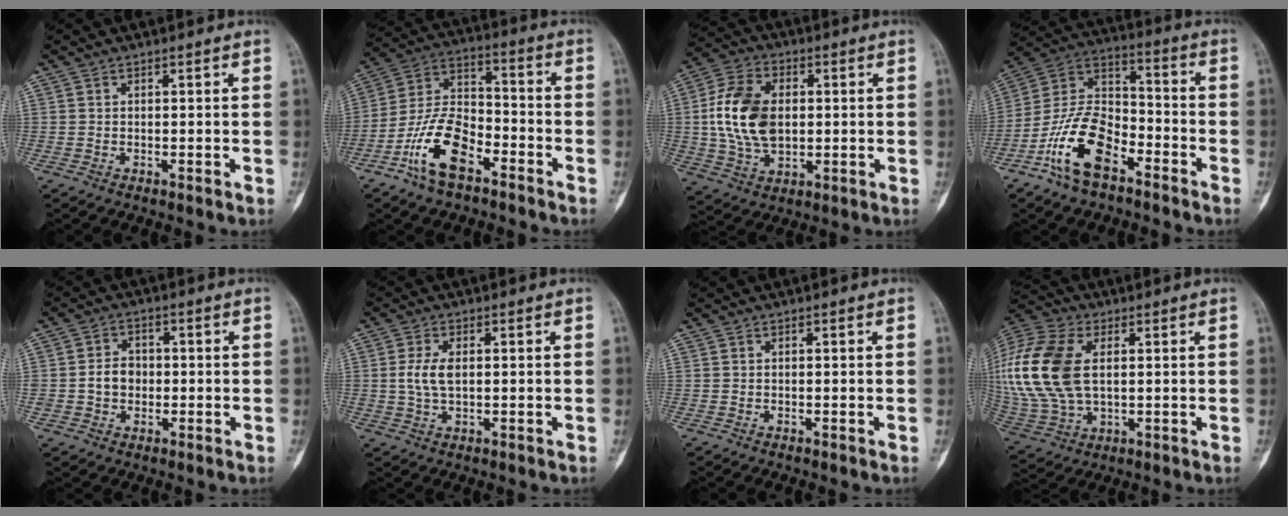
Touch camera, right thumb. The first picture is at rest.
{"total": 13.3, "force": [-7.4, 6.5, 9.0], "torque": [-0.170, 0.055, -0.145]}
{"total": 14.2, "force": [0.8, 9.2, 10.8], "torque": [-0.195, 0.006, 0.016]}
{"total": 15.1, "force": [-8.2, 7.7, 10.0], "torque": [-0.183, 0.062, -0.163]}
{"total": 5.0, "force": [-0.5, 4.2, 2.7], "torque": [-0.030, 0.012, -0.013]}
{"total": 4.8, "force": [0.5, 2.6, 4.1], "torque": [-0.089, 0.000, 0.009]}
{"total": 0.0}
{"total": 23.5, "force": [4.0, 14.4, 18.1], "torque": [-0.441, 0.008, 0.078]}